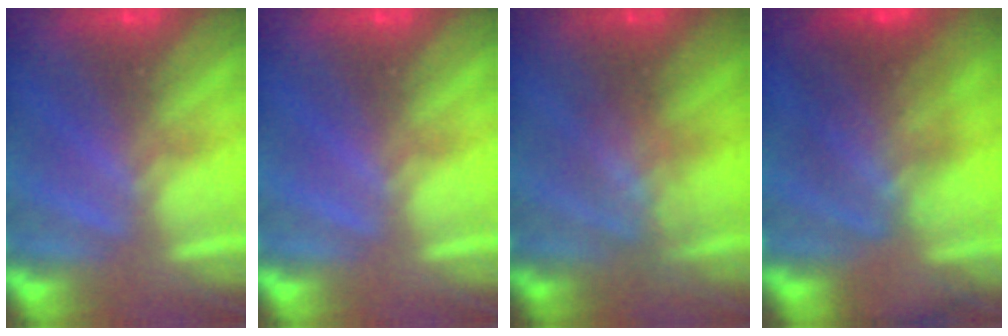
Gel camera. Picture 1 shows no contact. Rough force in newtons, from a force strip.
{"total": 0.0}
{"total": 2.7}
{"total": 6.1}